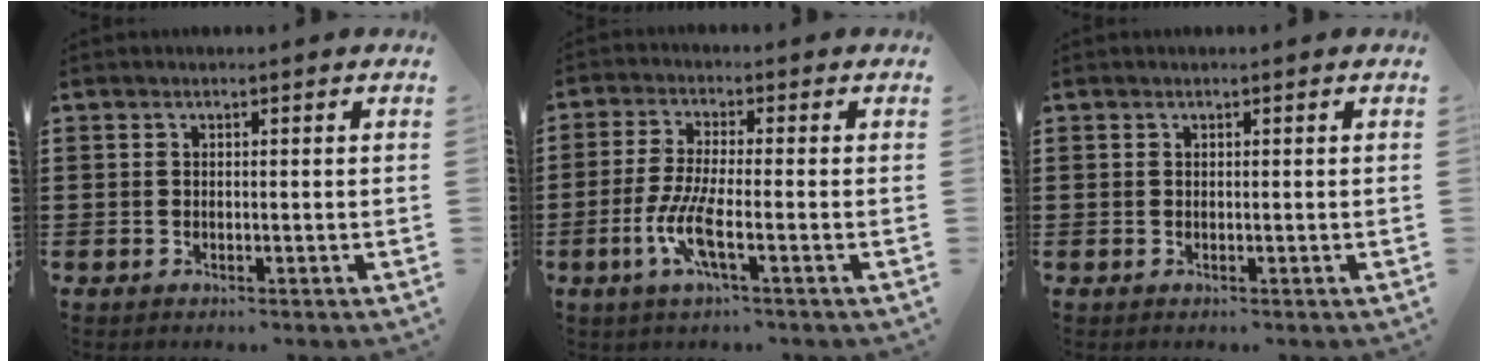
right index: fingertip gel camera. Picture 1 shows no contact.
{"total": 6.6, "force": [-2.4, 1.2, 6.0], "torque": [-0.136, -0.015, -0.050]}
{"total": 0.0}